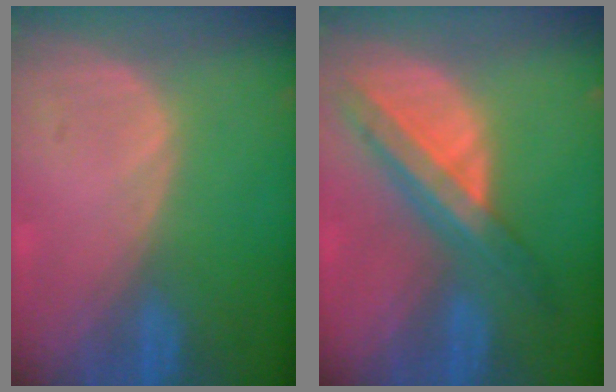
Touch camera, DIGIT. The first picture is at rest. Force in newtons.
{"total": 8.3, "press": 7.1, "slide": 4.4}